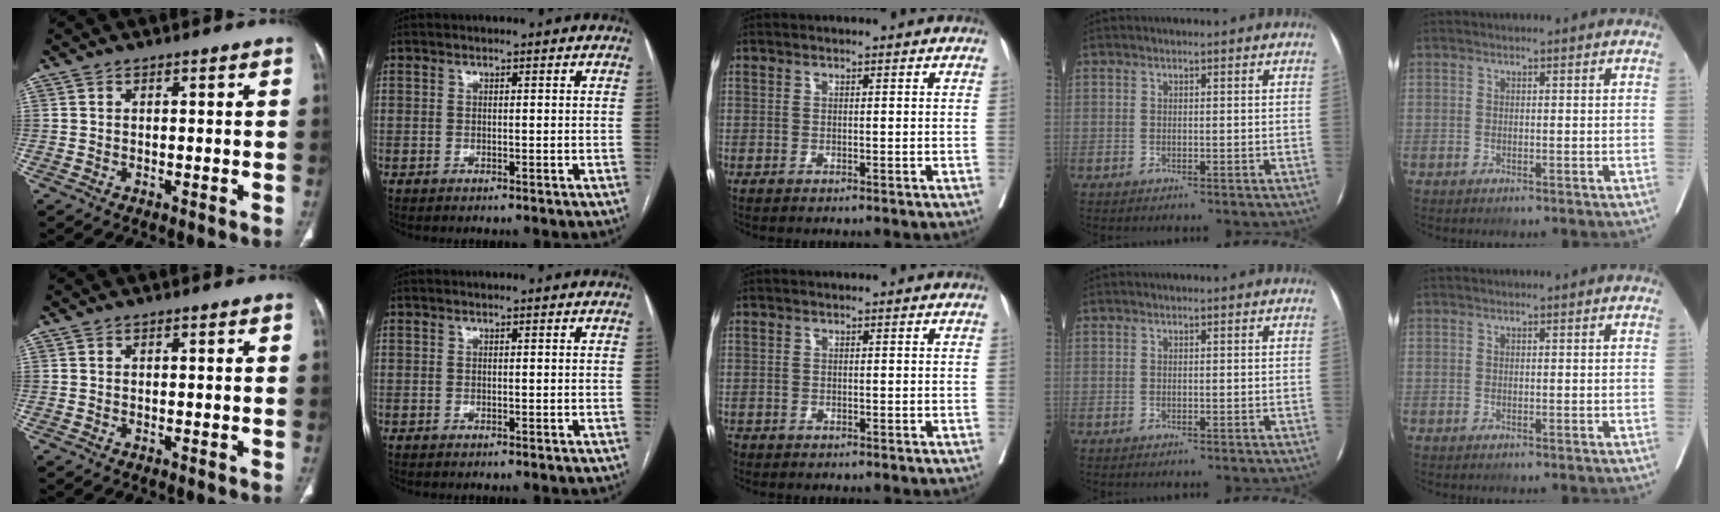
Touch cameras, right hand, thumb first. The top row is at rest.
{"middle": {"total": 1.2, "force": [-0.9, 0.8, 0.3], "torque": [-0.010, -0.004, -0.015]}}